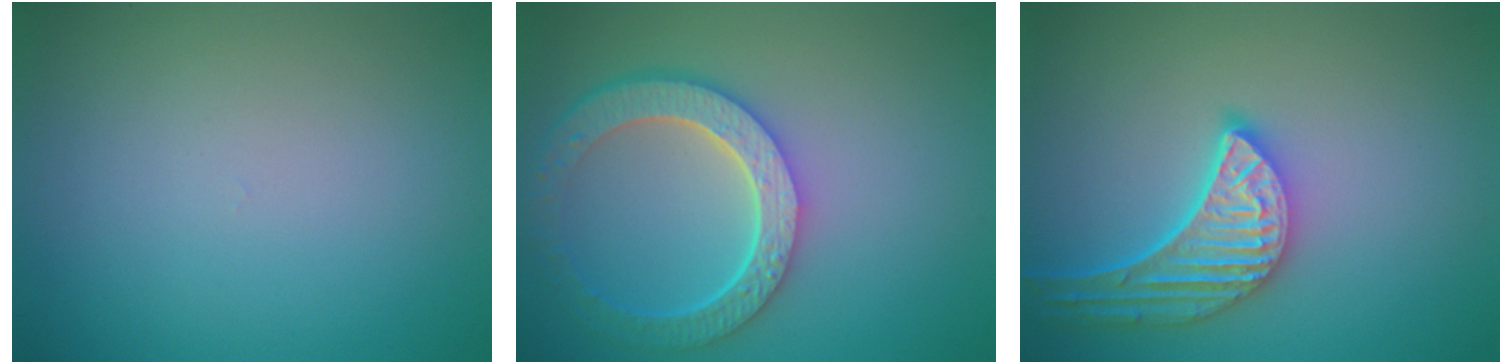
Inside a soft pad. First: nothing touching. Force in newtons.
{"total": 6.5, "press": 5.1, "slide": 4.0}
{"total": 5.3, "press": 4.4, "slide": 3.0}